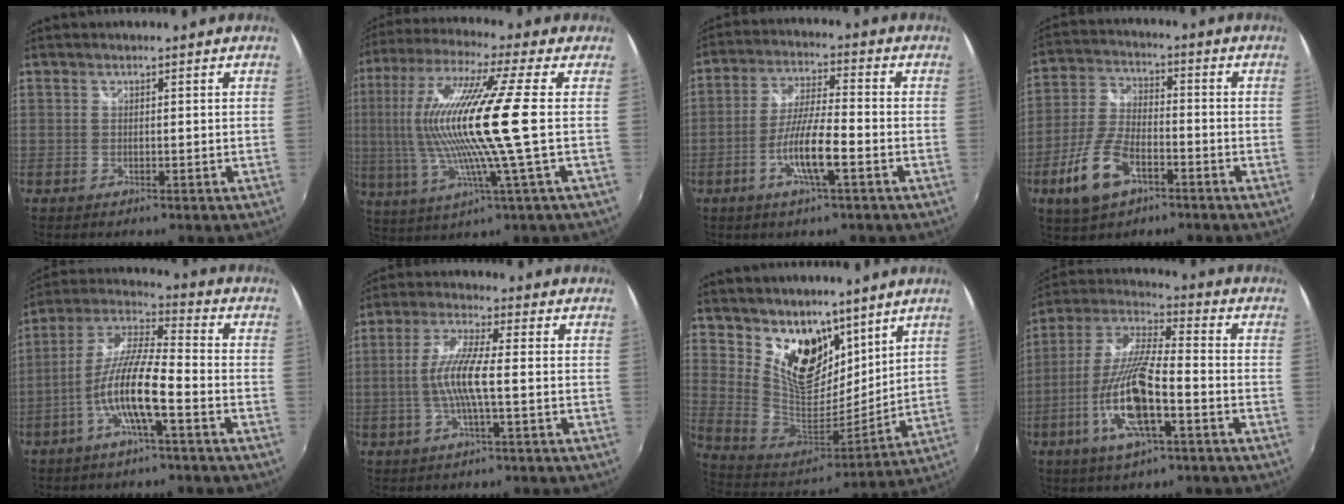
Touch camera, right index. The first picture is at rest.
{"total": 18.2, "force": [0.3, 0.1, 18.2], "torque": [-0.337, -0.003, 0.003]}
{"total": 8.8, "force": [-3.6, 1.0, 8.0], "torque": [-0.159, -0.004, -0.067]}
{"total": 11.3, "force": [-5.7, 5.5, 8.1], "torque": [-0.182, -0.003, -0.104]}
{"total": 11.6, "force": [-4.5, 1.5, 10.6], "torque": [-0.216, 0.002, -0.088]}
{"total": 8.3, "force": [-1.3, 0.8, 8.2], "torque": [-0.170, 0.002, -0.025]}
{"total": 17.4, "force": [11.0, 10.0, 9.0], "torque": [-0.177, 0.001, 0.215]}
{"total": 15.5, "force": [-5.8, 3.6, 13.9], "torque": [-0.290, -0.012, -0.112]}